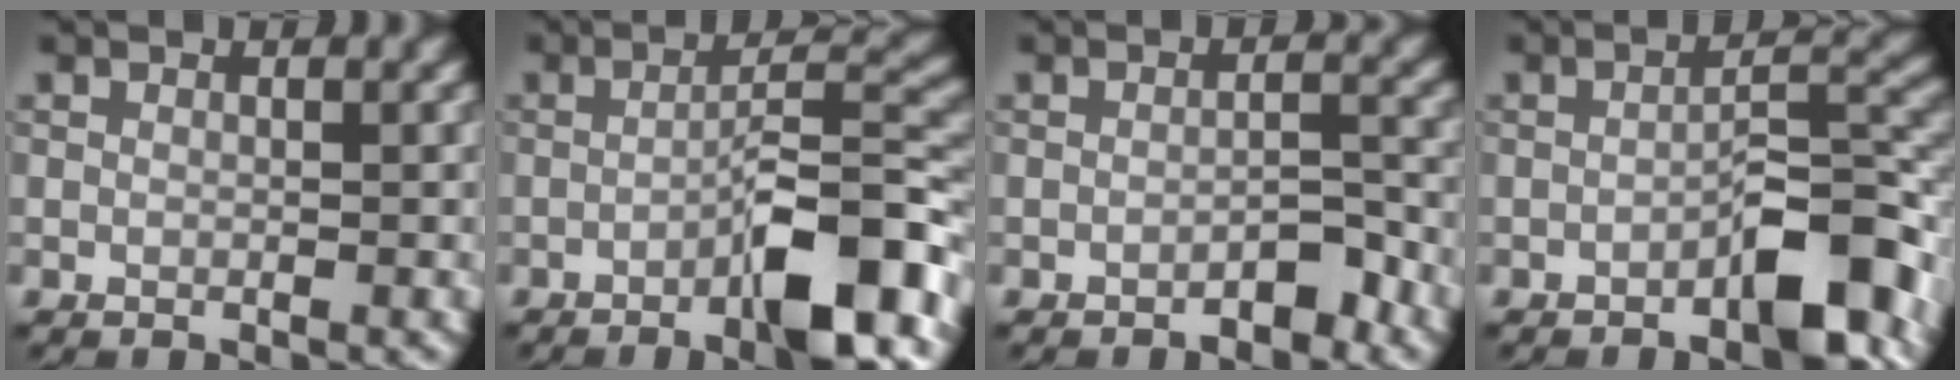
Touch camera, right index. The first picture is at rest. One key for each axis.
{"total": 8.5, "fx": -4.1, "fy": 1.8, "fz": 7.2, "tx": -0.103, "ty": 0.019, "tz": -0.068}
{"total": 2.0, "fx": -1.4, "fy": 0.4, "fz": 1.3, "tx": -0.016, "ty": 0.009, "tz": -0.023}
{"total": 6.7, "fx": -3.3, "fy": 2.0, "fz": 5.5, "tx": -0.072, "ty": 0.020, "tz": -0.050}